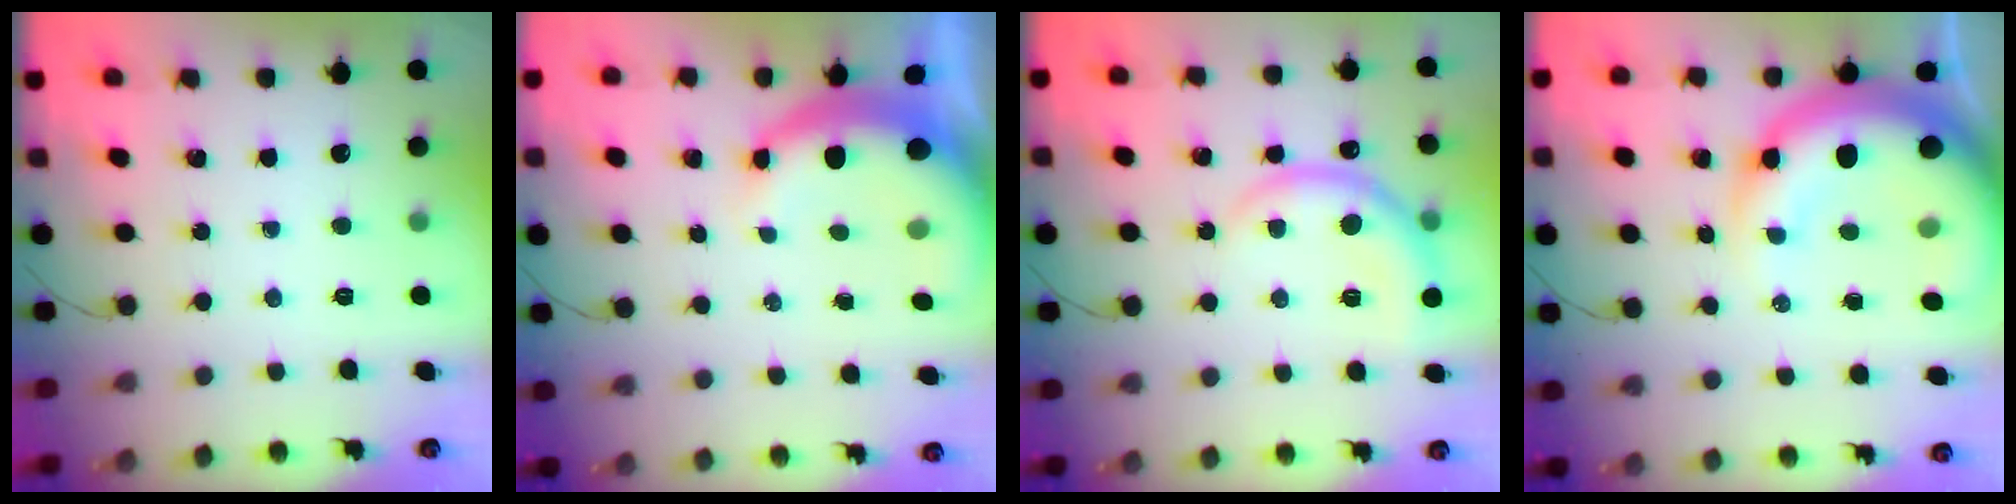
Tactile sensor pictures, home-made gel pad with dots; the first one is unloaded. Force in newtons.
{"total": 8.5, "press": 8.4, "slide": 1.5}
{"total": 9.3, "press": 9.2, "slide": 0.5}
{"total": 17.1, "press": 16.7, "slide": 3.6}